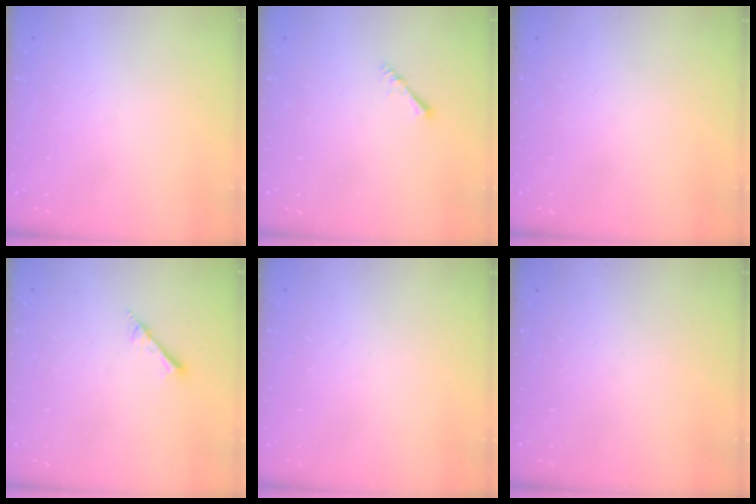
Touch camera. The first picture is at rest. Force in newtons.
{"total": 1.6, "press": 1.5, "slide": 0.3}
{"total": 0.0}
{"total": 1.7, "press": 1.6, "slide": 0.1}
{"total": 0.0}
{"total": 0.0}